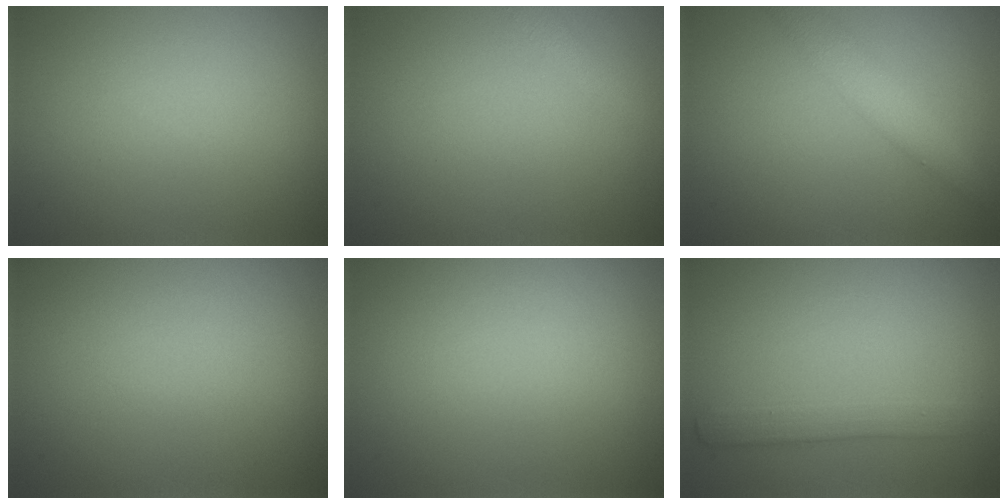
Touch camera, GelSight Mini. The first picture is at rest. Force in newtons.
{"total": 1.2, "press": 1.2, "slide": 0.1}
{"total": 3.0, "press": 3.0, "slide": 0.1}
{"total": 0.0}
{"total": 0.0}
{"total": 2.2, "press": 2.2, "slide": 0.2}